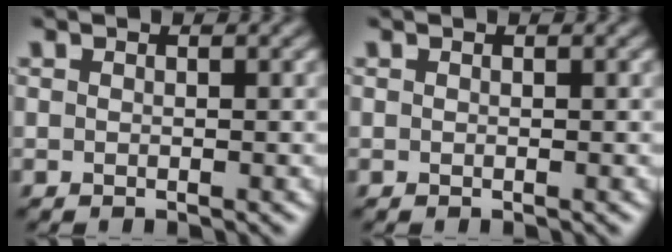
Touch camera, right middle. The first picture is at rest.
{"total": 0.0}